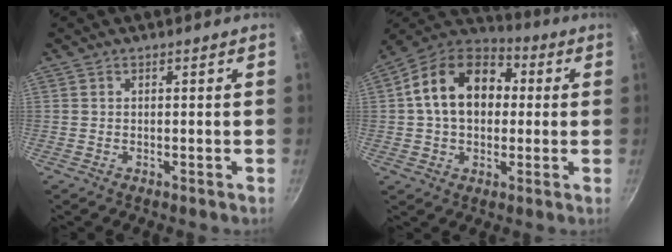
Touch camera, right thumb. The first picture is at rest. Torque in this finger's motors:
{"motor_torque": [0.69, 2.86, 0.64, -0.48, 0.30]}